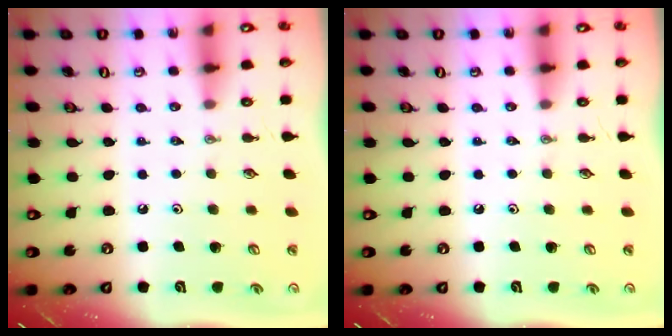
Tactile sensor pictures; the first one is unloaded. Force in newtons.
{"total": 0.0}